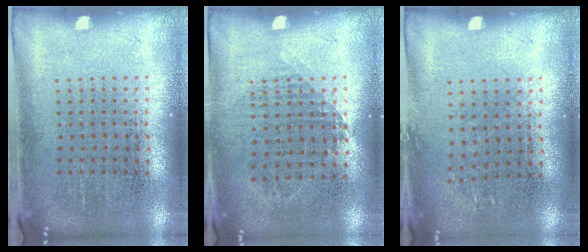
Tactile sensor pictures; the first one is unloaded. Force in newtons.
{"total": 0.9, "press": 0.8, "slide": 0.3}
{"total": 0.8, "press": 0.7, "slide": 0.5}